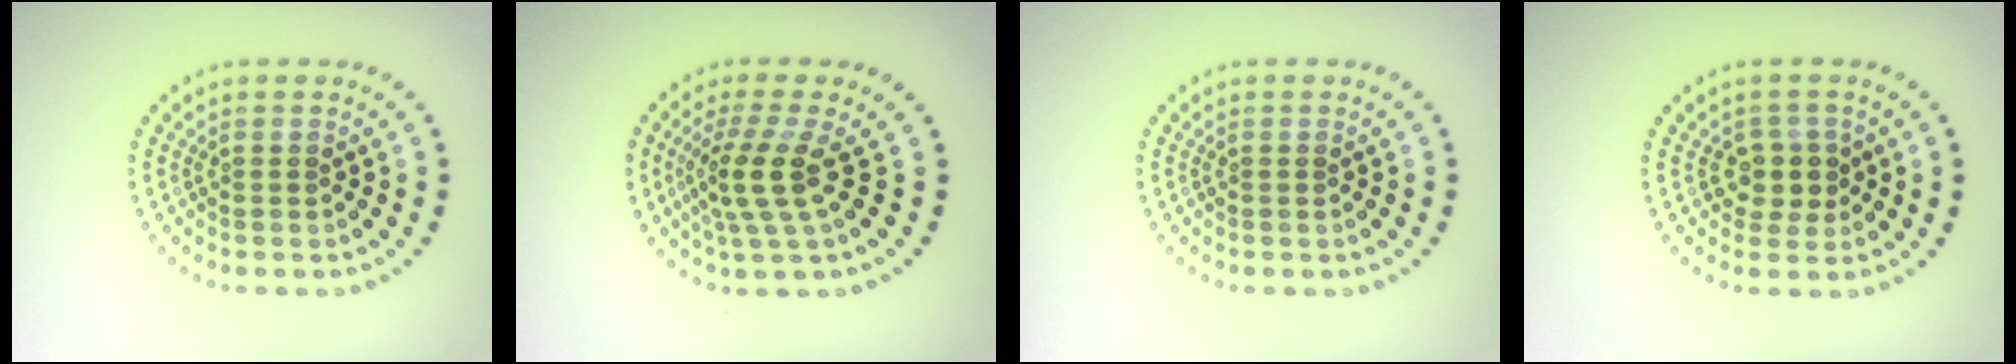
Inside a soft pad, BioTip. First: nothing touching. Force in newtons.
{"total": 3.7, "press": 2.9, "slide": 2.3}
{"total": 0.0}
{"total": 2.6, "press": 2.3, "slide": 1.3}